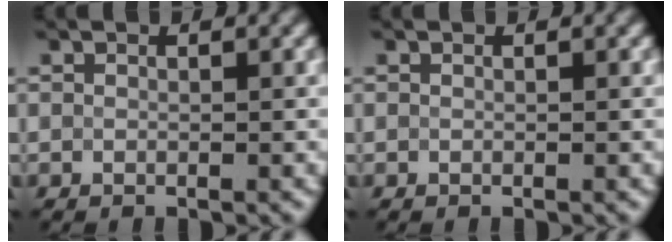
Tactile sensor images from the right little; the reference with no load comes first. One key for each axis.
{"total": 0.0}